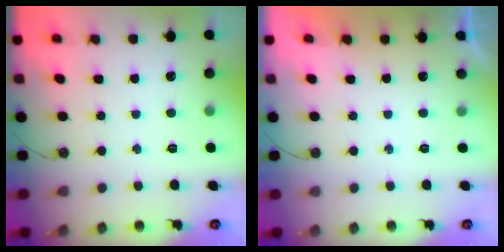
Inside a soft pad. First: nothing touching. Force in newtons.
{"total": 0.0}